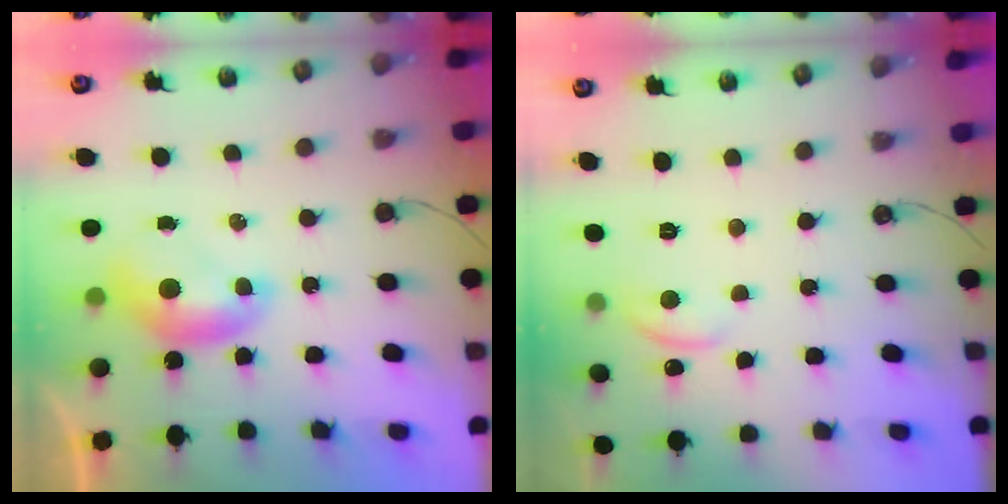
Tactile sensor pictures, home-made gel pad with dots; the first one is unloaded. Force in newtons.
{"total": 1.3, "press": 1.1, "slide": 0.5}